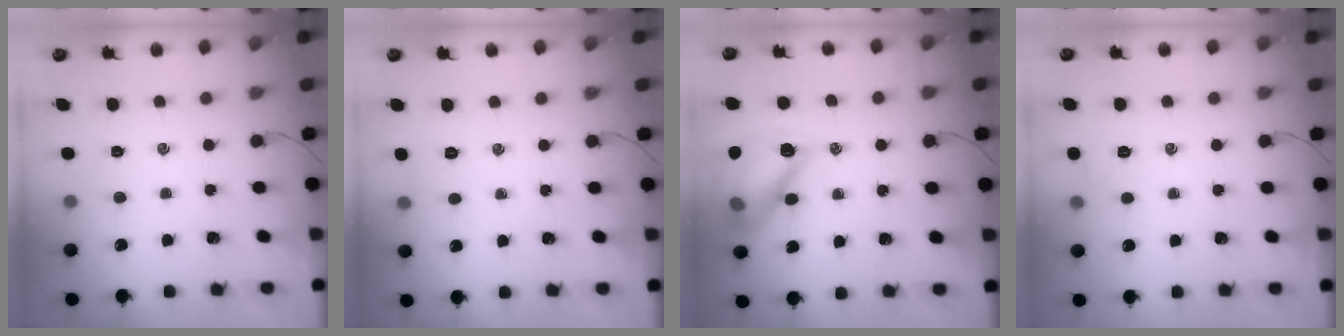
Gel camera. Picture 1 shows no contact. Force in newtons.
{"total": 3.5, "press": 3.4, "slide": 0.9}
{"total": 15.0, "press": 14.9, "slide": 1.3}
{"total": 3.1, "press": 3.0, "slide": 0.9}